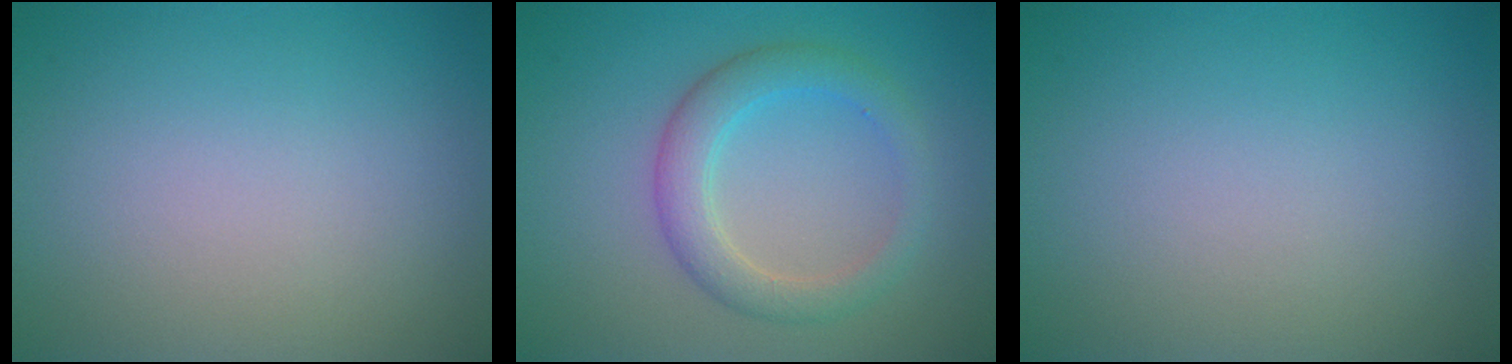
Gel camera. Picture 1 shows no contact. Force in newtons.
{"total": 3.5, "press": 3.5, "slide": 0.2}
{"total": 0.0}